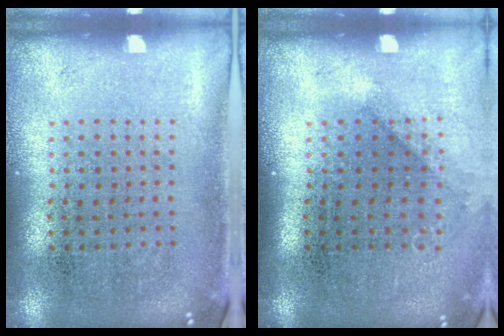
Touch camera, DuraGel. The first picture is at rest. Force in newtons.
{"total": 1.0, "press": 0.7, "slide": 0.7}